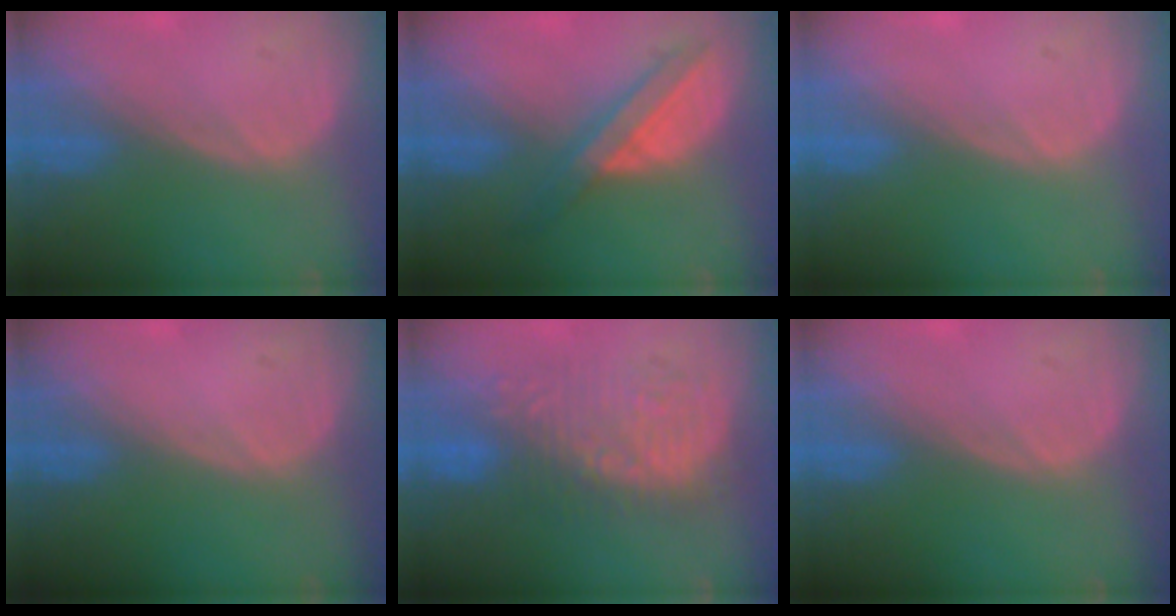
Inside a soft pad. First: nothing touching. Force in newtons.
{"total": 5.8, "press": 5.7, "slide": 1.4}
{"total": 0.0}
{"total": 0.0}
{"total": 8.8, "press": 8.8, "slide": 0.2}
{"total": 0.0}